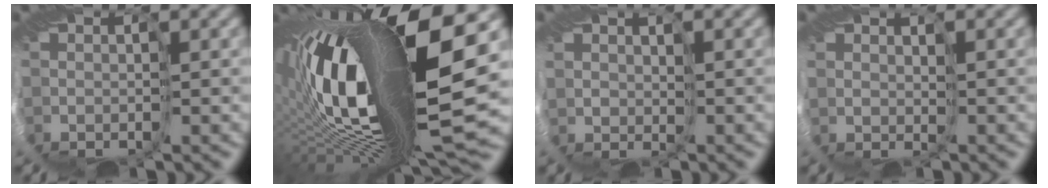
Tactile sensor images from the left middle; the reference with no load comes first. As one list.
[{"total": 17.5, "force": [0.0, 5.5, 16.6], "torque": [-0.314, -0.023, 0.003]}, {"total": 2.2, "force": [1.5, -0.2, -1.6], "torque": [0.020, 0.006, 0.032]}, {"total": 2.1, "force": [1.2, -0.9, -1.5], "torque": [0.019, 0.004, 0.024]}]